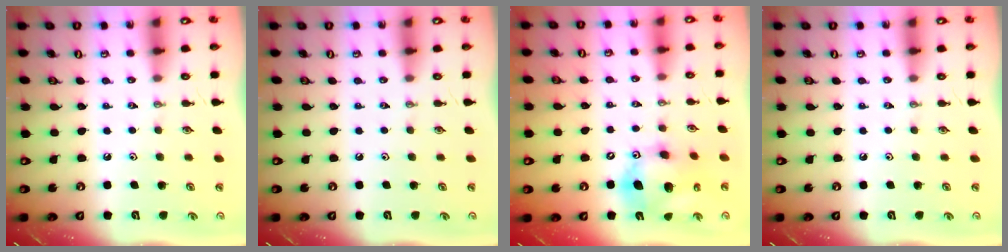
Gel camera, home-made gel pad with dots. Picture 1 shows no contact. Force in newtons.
{"total": 0.0}
{"total": 14.0, "press": 13.8, "slide": 2.5}
{"total": 0.0}